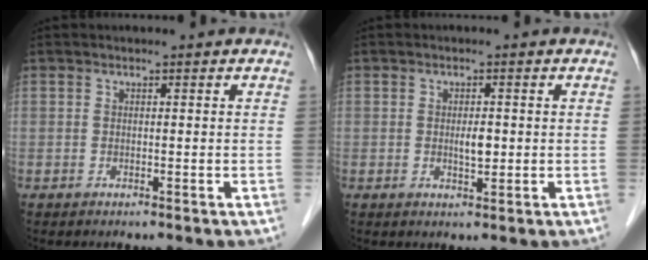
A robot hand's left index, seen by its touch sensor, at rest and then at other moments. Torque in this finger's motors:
{"motor_torque": [0.16, 0.00, 0.07, 0.04]}